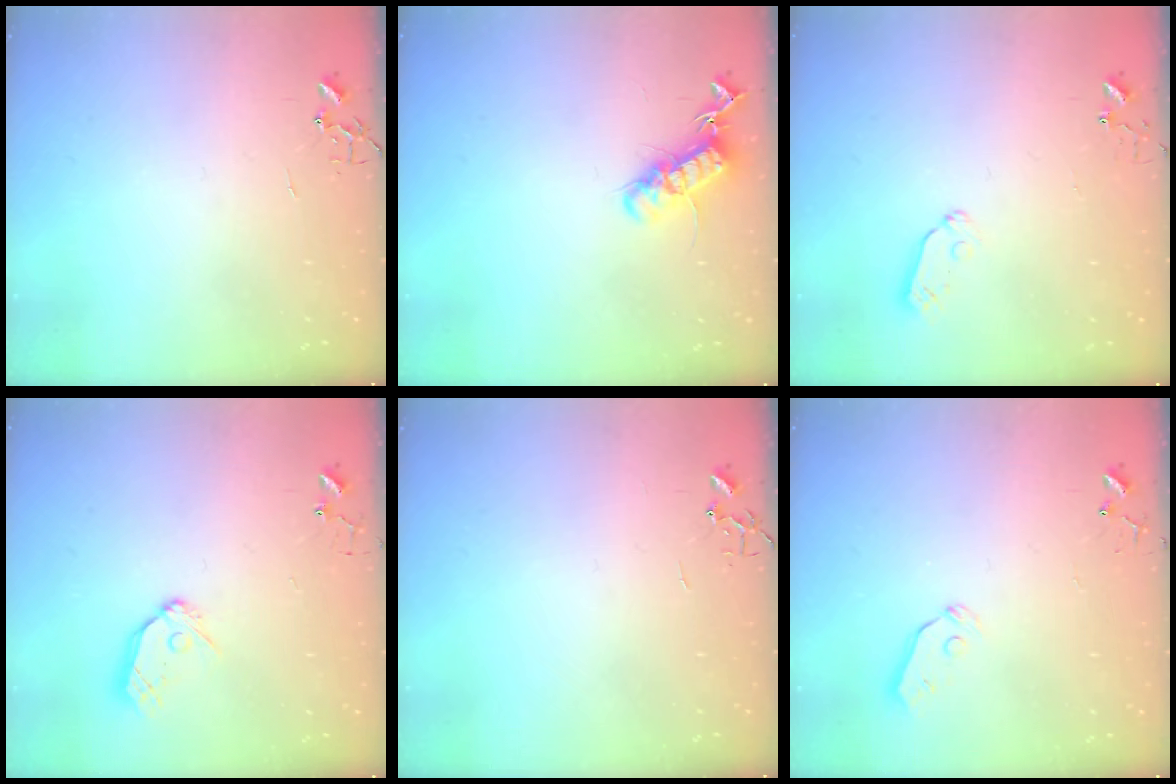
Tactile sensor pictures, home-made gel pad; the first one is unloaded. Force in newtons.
{"total": 13.8, "press": 13.7, "slide": 1.3}
{"total": 3.7, "press": 3.6, "slide": 0.5}
{"total": 9.5, "press": 9.5, "slide": 0.9}
{"total": 0.0}
{"total": 3.4, "press": 3.4, "slide": 0.4}